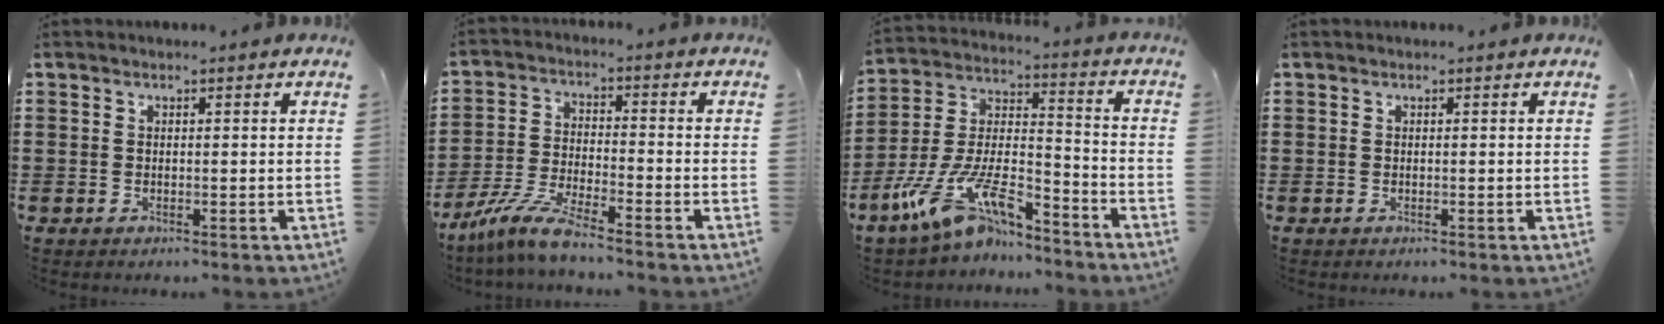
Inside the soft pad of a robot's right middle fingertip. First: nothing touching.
{"total": 6.9, "force": [-6.0, 0.2, 3.4], "torque": [-0.087, -0.011, -0.121]}
{"total": 12.9, "force": [-9.9, 3.2, 7.7], "torque": [-0.166, 0.008, -0.194]}
{"total": 0.0}